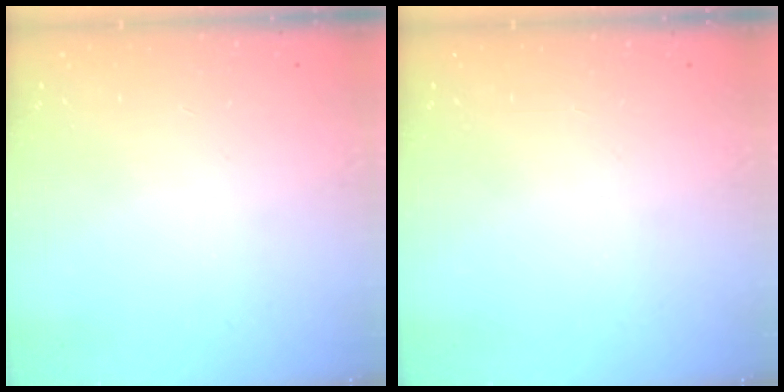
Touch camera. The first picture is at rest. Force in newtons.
{"total": 0.0}